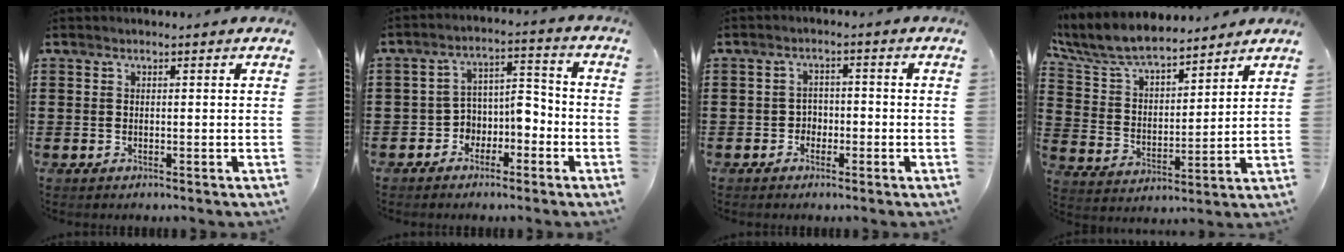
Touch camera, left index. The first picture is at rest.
{"total": 4.7, "force": [-3.0, 3.4, 1.3], "torque": [-0.035, 0.010, -0.061]}
{"total": 2.1, "force": [-1.4, 1.5, 0.4], "torque": [-0.016, 0.004, -0.034]}
{"total": 8.3, "force": [7.5, 2.0, 3.0], "torque": [-0.092, -0.037, 0.134]}